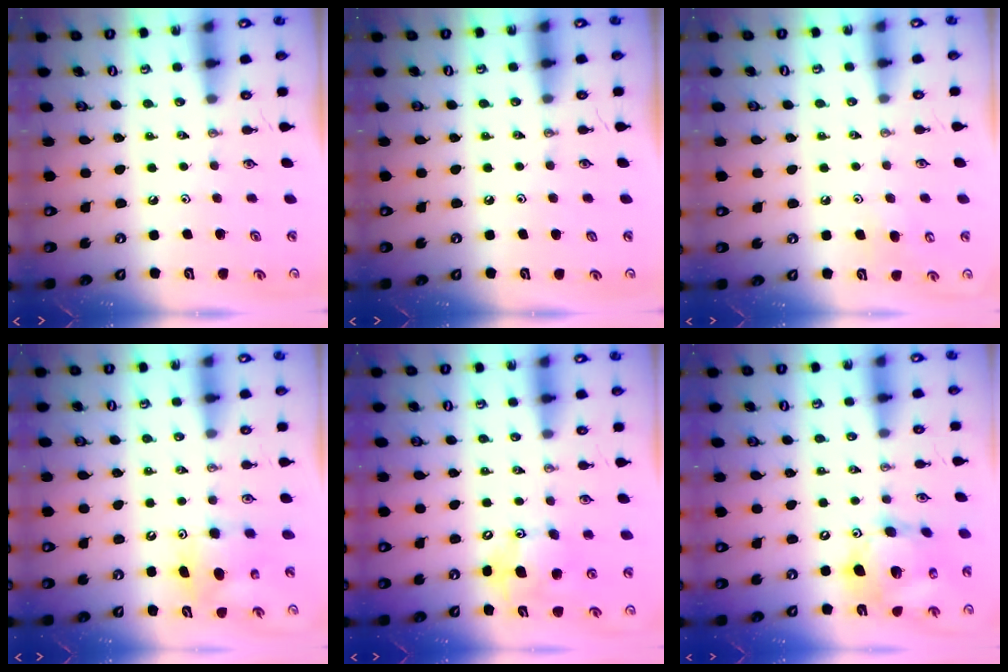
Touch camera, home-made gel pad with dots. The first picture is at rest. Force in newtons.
{"total": 1.4, "press": 0.2, "slide": 1.4}
{"total": 6.2, "press": 6.2, "slide": 0.5}
{"total": 7.5, "press": 7.5, "slide": 0.5}
{"total": 11.8, "press": 11.5, "slide": 2.6}
{"total": 15.6, "press": 15.4, "slide": 2.8}